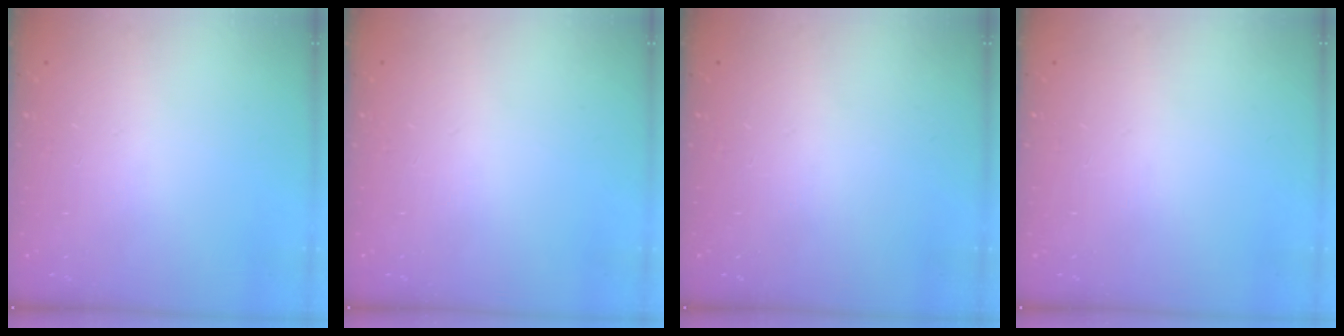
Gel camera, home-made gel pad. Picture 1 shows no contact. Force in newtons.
{"total": 0.0}
{"total": 0.0}
{"total": 0.0}